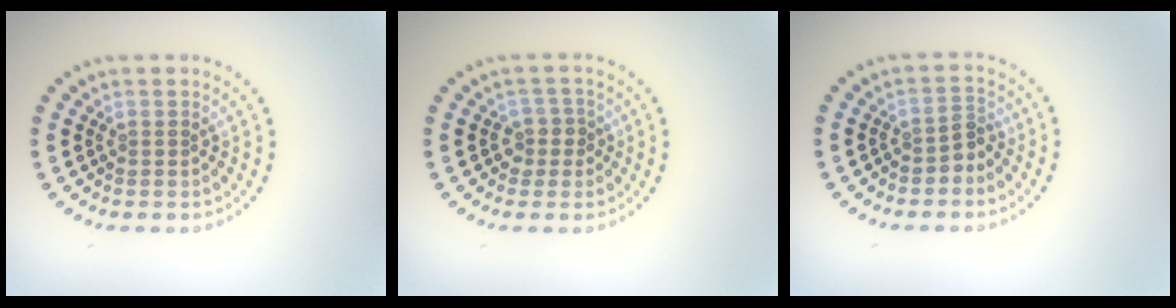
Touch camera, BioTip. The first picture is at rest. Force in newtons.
{"total": 1.9, "press": 1.5, "slide": 1.1}
{"total": 1.5, "press": 1.2, "slide": 0.9}